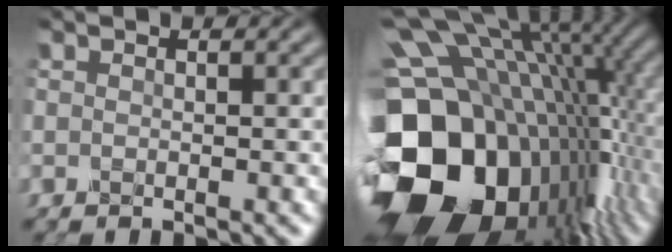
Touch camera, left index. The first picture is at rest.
{"total": 20.1, "force": [-3.5, 13.9, 14.1], "torque": [-0.272, -0.025, -0.037]}